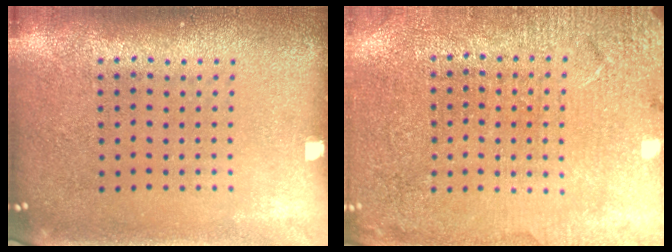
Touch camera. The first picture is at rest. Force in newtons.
{"total": 2.7, "press": 2.7, "slide": 0.1}